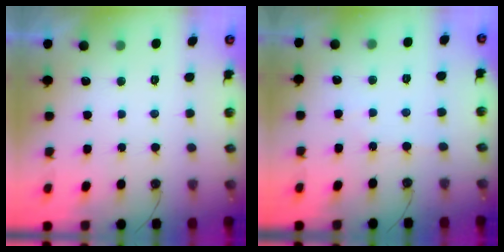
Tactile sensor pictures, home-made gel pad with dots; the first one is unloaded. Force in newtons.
{"total": 2.5, "press": 2.5, "slide": 0.4}